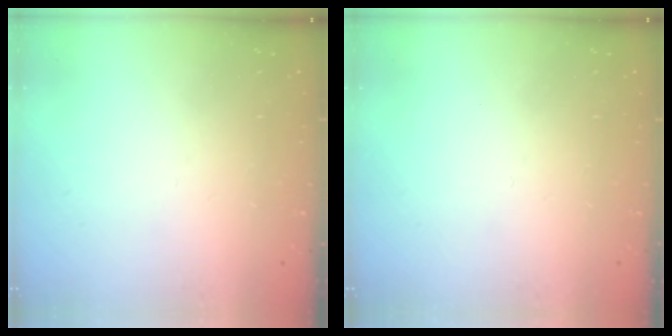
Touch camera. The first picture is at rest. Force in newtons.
{"total": 0.0}